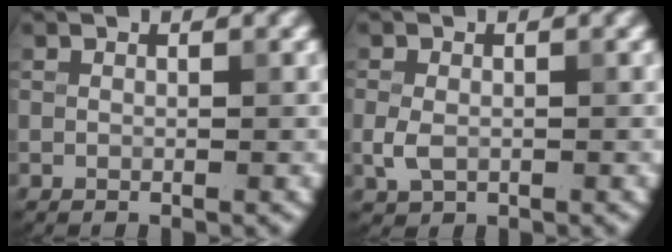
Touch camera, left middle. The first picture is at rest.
{"total": 2.0, "force": [-0.4, 1.4, 1.3], "torque": [-0.031, -0.003, -0.009]}